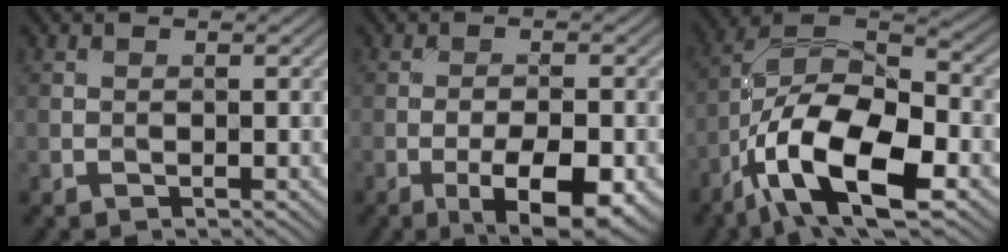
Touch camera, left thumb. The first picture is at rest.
{"total": 7.9, "force": [-3.5, 2.7, 6.6], "torque": [-0.108, -0.005, -0.050]}
{"total": 14.4, "force": [-6.6, 6.2, 11.2], "torque": [-0.216, -0.015, -0.135]}